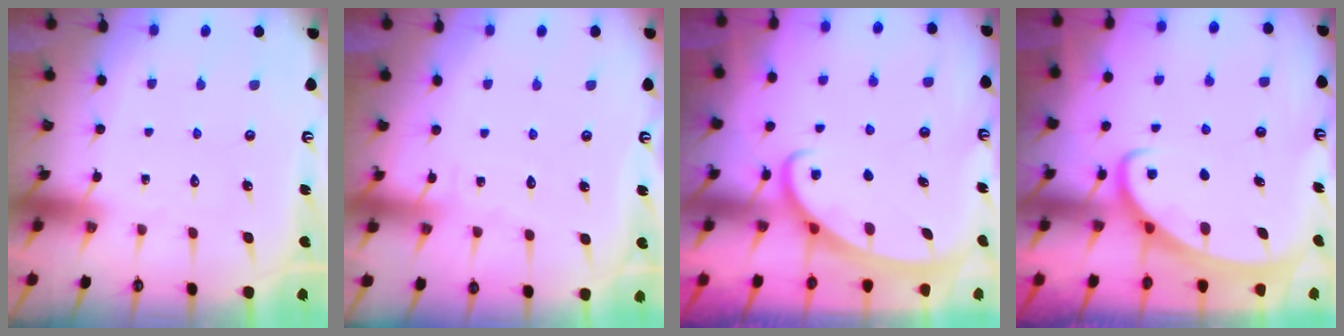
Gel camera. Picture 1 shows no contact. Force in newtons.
{"total": 3.7, "press": 3.6, "slide": 0.3}
{"total": 2.5, "press": 2.5, "slide": 0.3}
{"total": 2.5, "press": 2.5, "slide": 0.3}